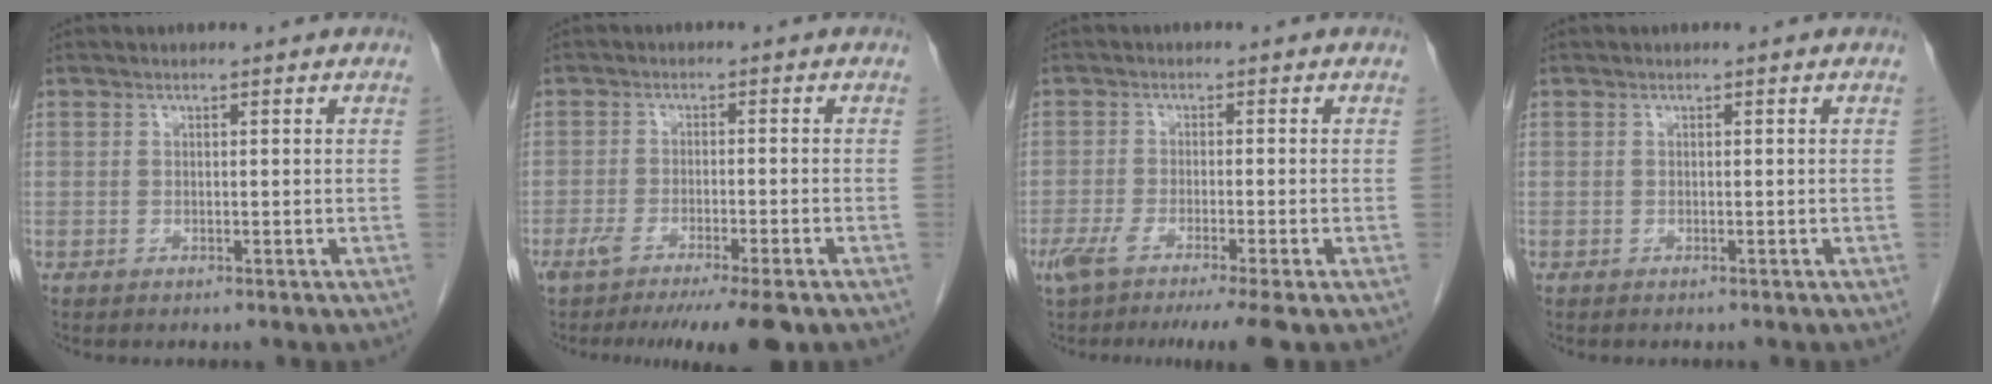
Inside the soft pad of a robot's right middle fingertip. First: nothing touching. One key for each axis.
{"total": 10.4, "fx": -7.9, "fy": 0.3, "fz": 6.7, "tx": -0.087, "ty": -0.021, "tz": -0.120}
{"total": 8.9, "fx": -6.4, "fy": -0.2, "fz": 6.2, "tx": -0.092, "ty": -0.018, "tz": -0.102}
{"total": 0.5, "fx": -0.5, "fy": 0.1, "fz": 0.3, "tx": -0.003, "ty": 0.000, "tz": -0.005}